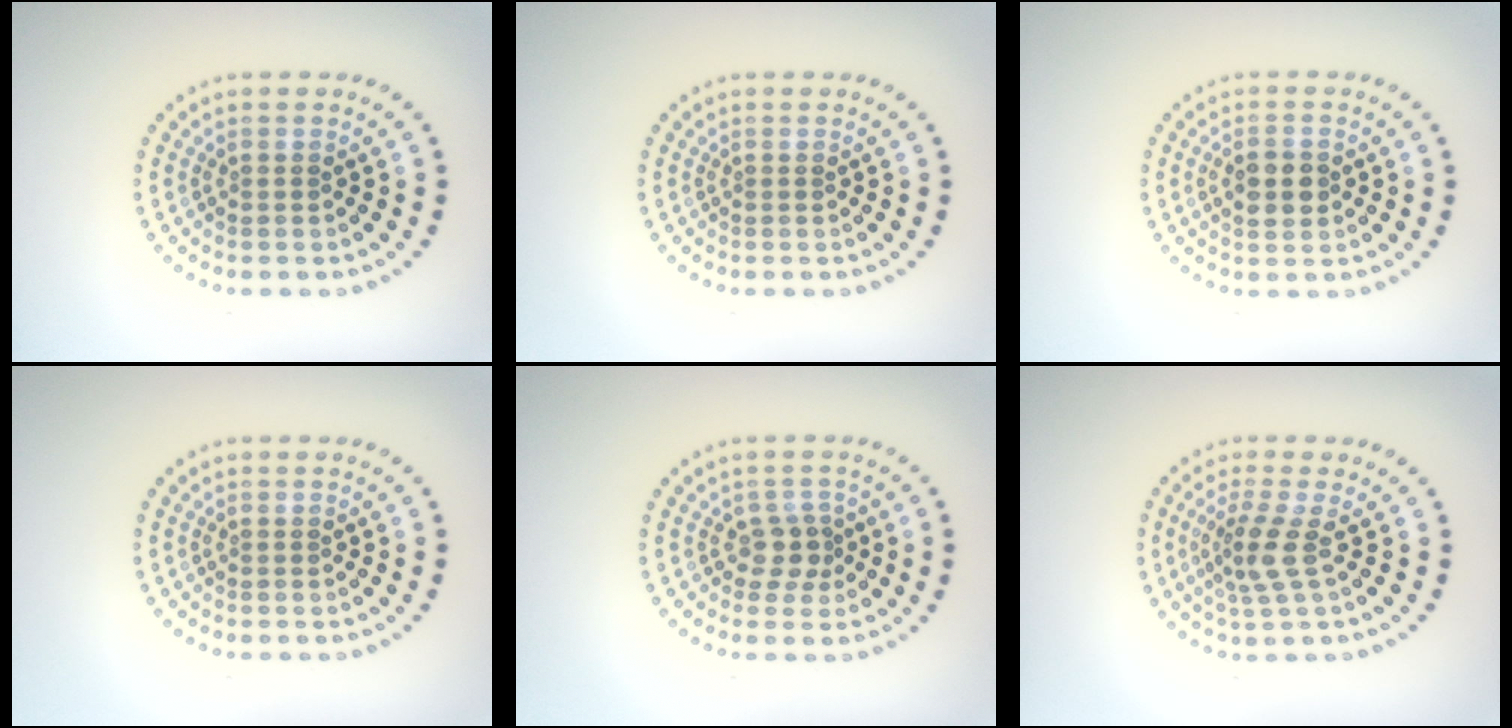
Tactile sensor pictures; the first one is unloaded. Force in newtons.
{"total": 0.0}
{"total": 2.8, "press": 2.8, "slide": 0.2}
{"total": 0.0}
{"total": 2.1, "press": 1.7, "slide": 1.2}
{"total": 2.8, "press": 2.1, "slide": 1.9}